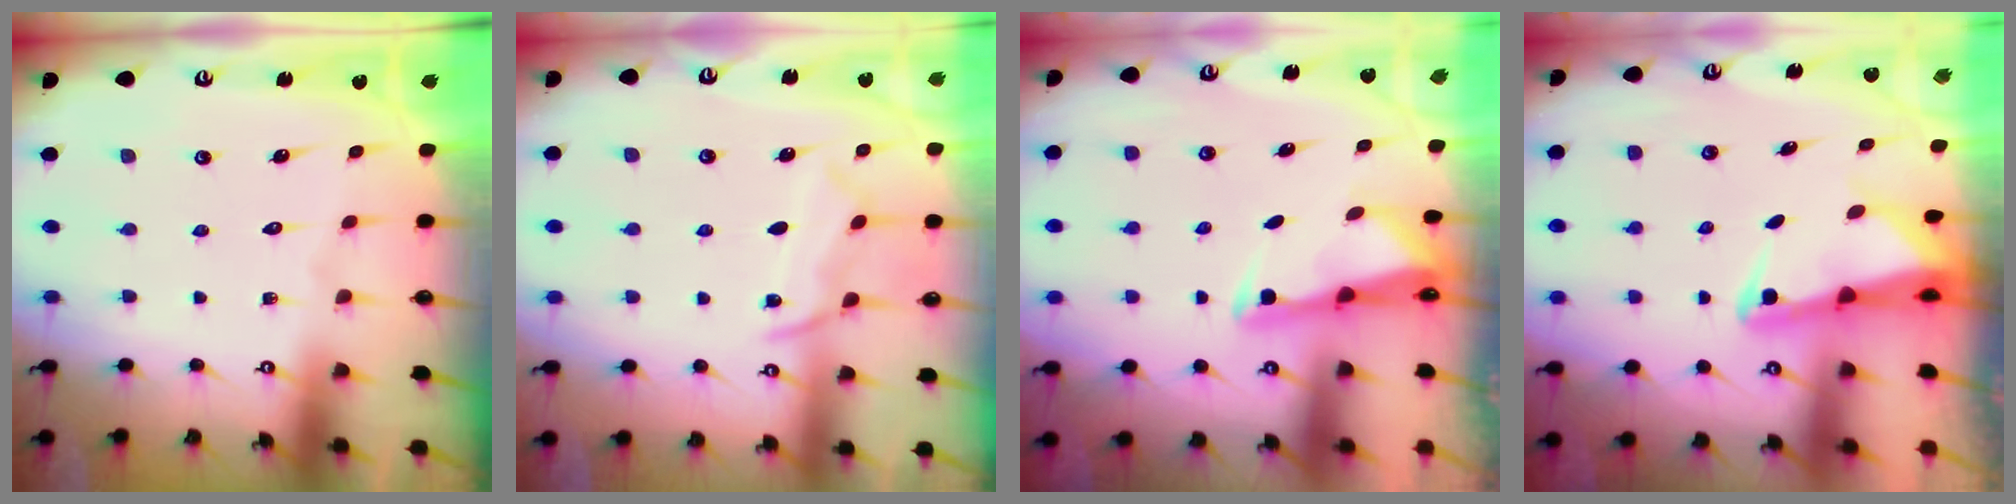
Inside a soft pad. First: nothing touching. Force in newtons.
{"total": 9.0, "press": 8.9, "slide": 0.9}
{"total": 2.7, "press": 2.7, "slide": 0.4}
{"total": 2.9, "press": 2.9, "slide": 0.4}